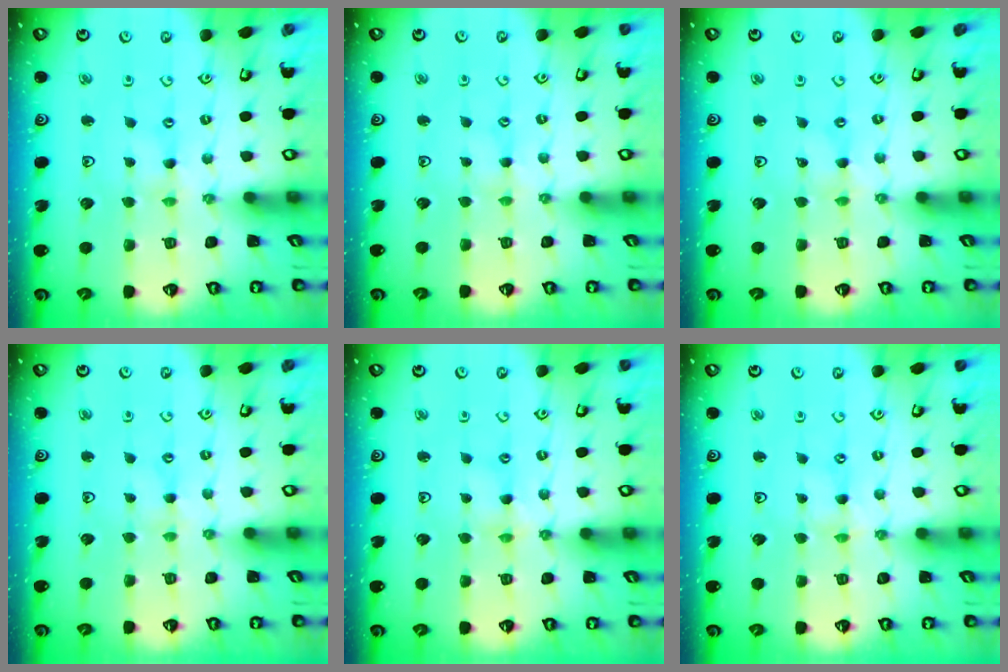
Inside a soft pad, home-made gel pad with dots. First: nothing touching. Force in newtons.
{"total": 1.8, "press": 1.8, "slide": 0.2}
{"total": 0.0}
{"total": 1.6, "press": 1.6, "slide": 0.2}
{"total": 2.9, "press": 2.9, "slide": 0.3}
{"total": 0.0}